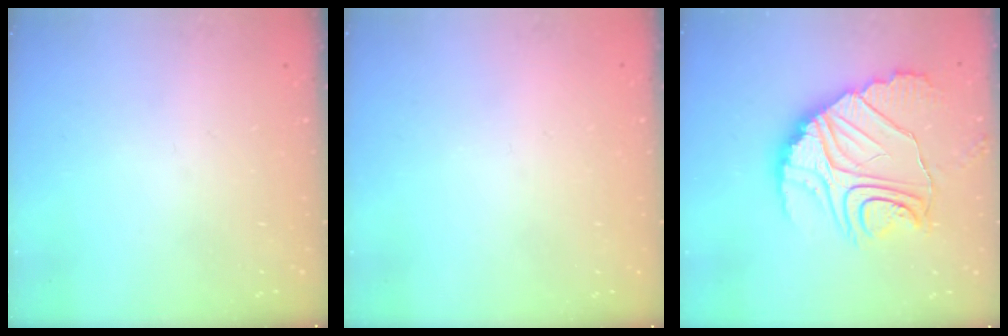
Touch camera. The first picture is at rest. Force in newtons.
{"total": 2.3, "press": 2.3, "slide": 0.1}
{"total": 15.6, "press": 15.6, "slide": 1.0}